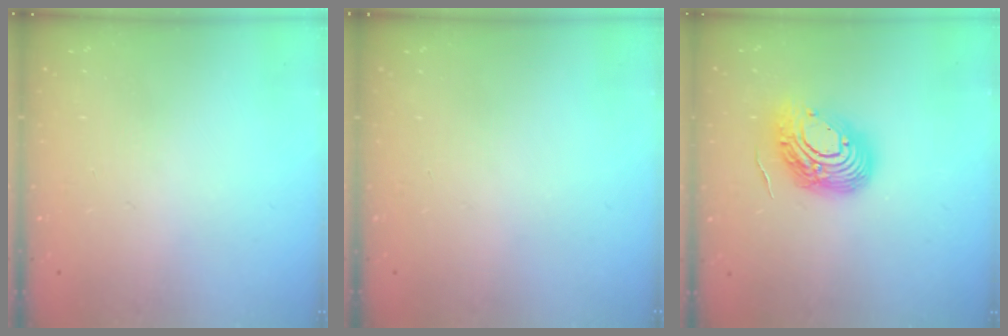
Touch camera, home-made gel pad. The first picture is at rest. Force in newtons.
{"total": 0.0}
{"total": 14.5, "press": 14.5, "slide": 1.5}